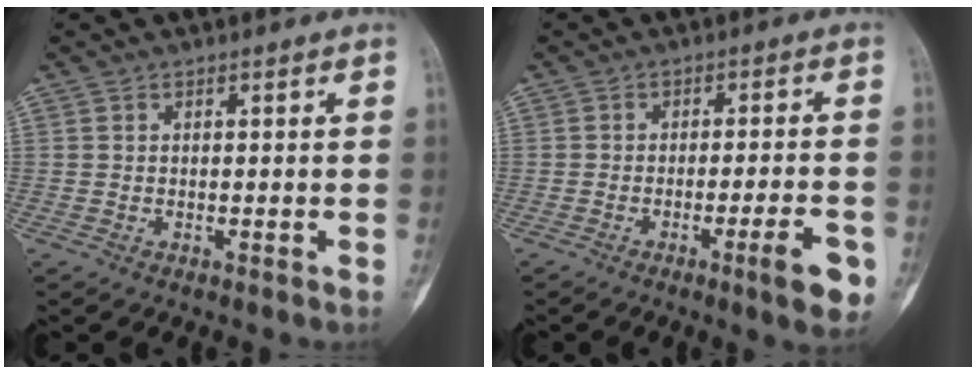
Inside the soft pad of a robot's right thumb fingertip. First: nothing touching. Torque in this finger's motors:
{"motor_torque": [-0.25, 0.48, 0.14, 0.42, 0.04]}